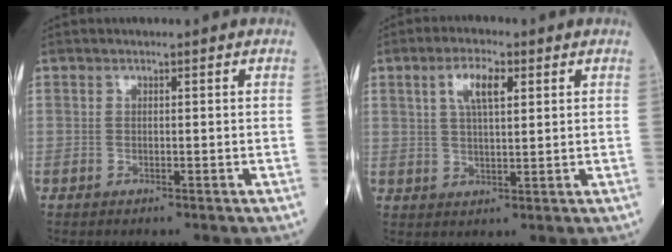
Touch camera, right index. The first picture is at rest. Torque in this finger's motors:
{"motor_torque": [0.17, 0.16, 0.10, 0.03]}